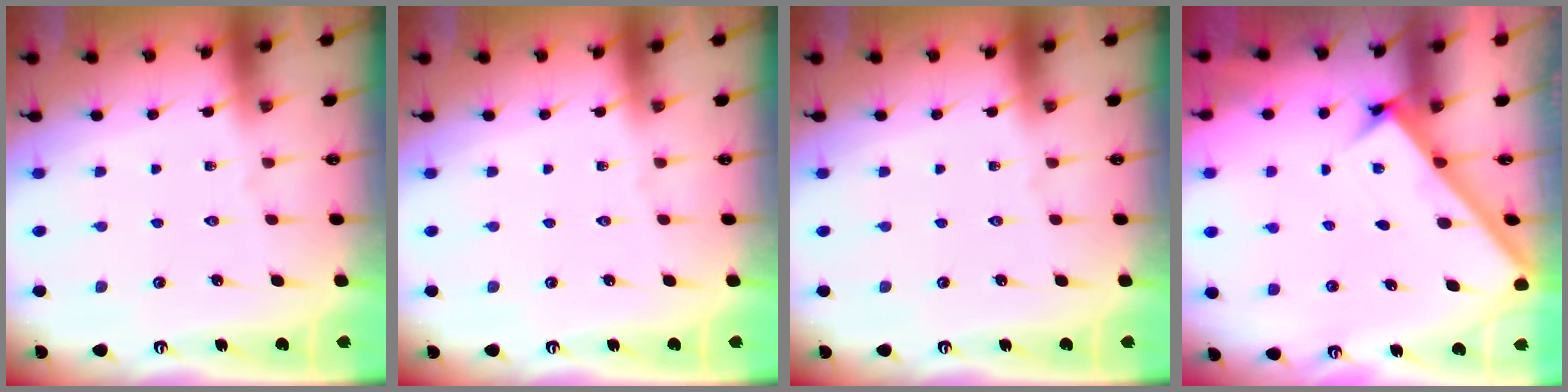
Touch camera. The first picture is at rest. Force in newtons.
{"total": 0.0}
{"total": 0.0}
{"total": 2.8, "press": 2.7, "slide": 0.4}